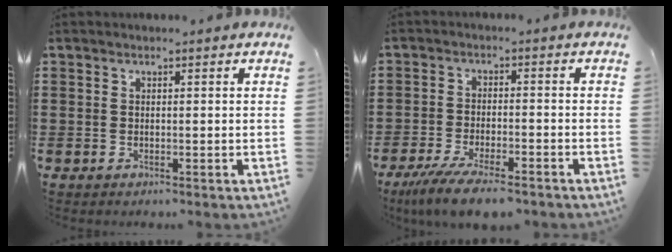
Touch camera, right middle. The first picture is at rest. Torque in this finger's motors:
{"motor_torque": [1.35, -0.61, 0.37, 0.21]}